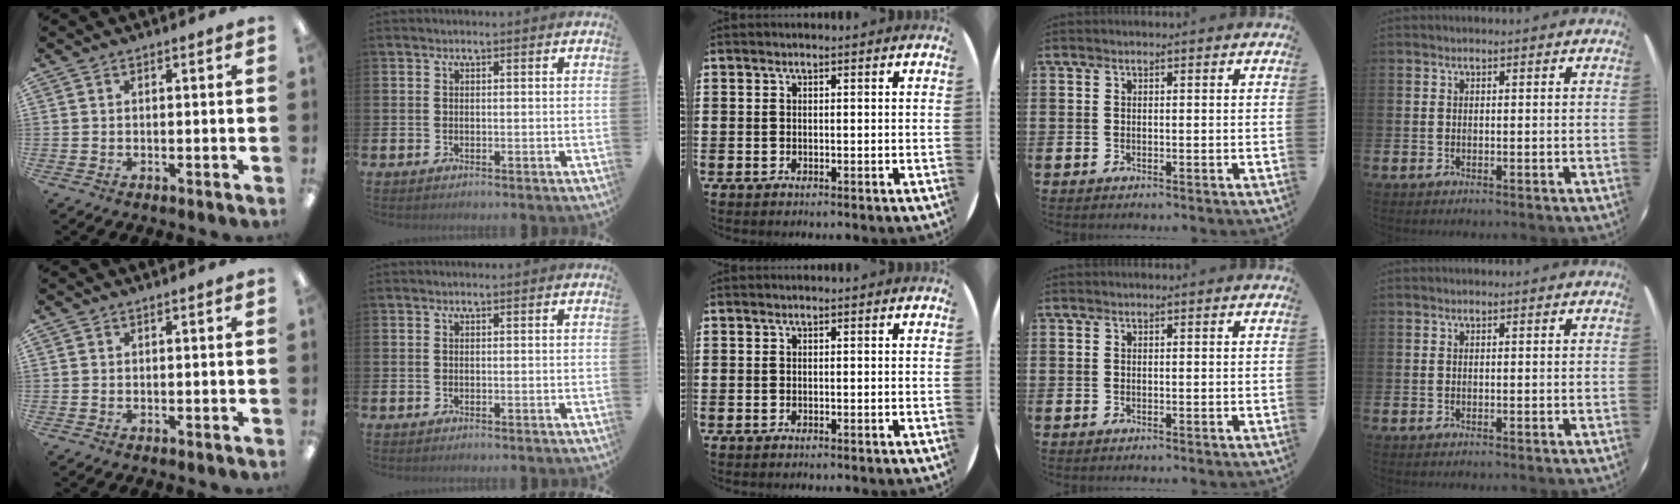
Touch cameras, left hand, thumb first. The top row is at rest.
{}